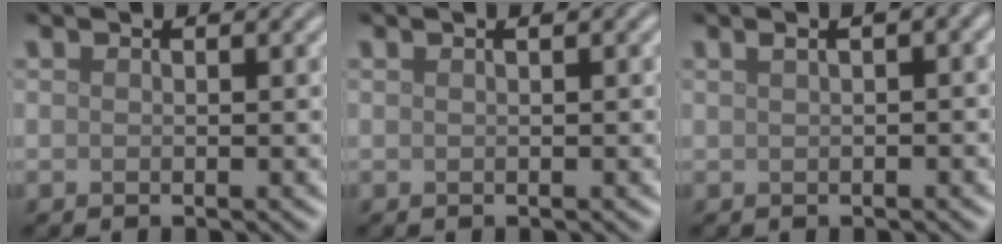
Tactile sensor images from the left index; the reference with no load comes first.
{"total": 1.0, "force": [0.4, 0.3, 0.8], "torque": [-0.011, 0.007, 0.002]}
{"total": 5.3, "force": [2.0, 2.5, 4.3], "torque": [-0.046, 0.037, 0.018]}